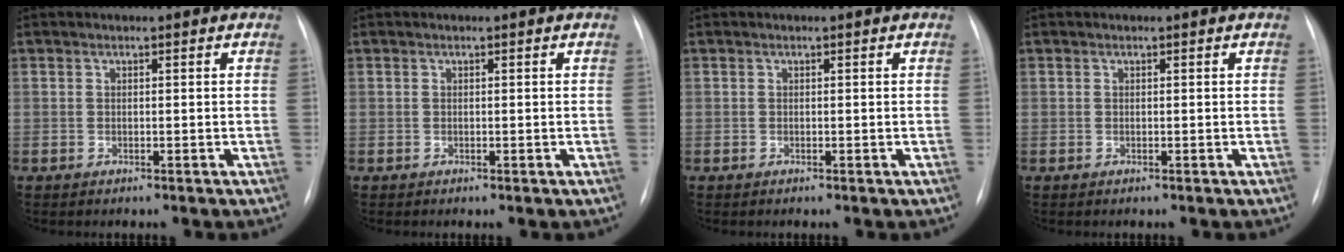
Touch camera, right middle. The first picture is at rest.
{"total": 0.0}
{"total": 0.0}
{"total": 0.0}